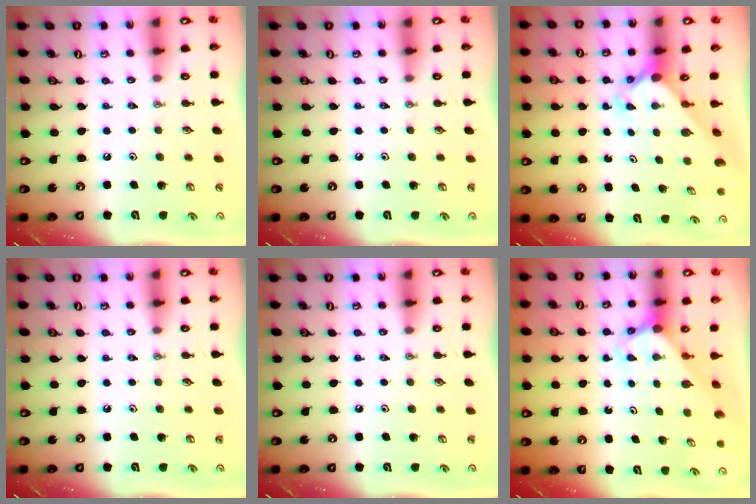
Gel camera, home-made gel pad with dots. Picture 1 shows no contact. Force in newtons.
{"total": 0.0}
{"total": 2.2, "press": 2.2, "slide": 0.1}
{"total": 0.0}
{"total": 0.0}
{"total": 3.2, "press": 3.2, "slide": 0.2}